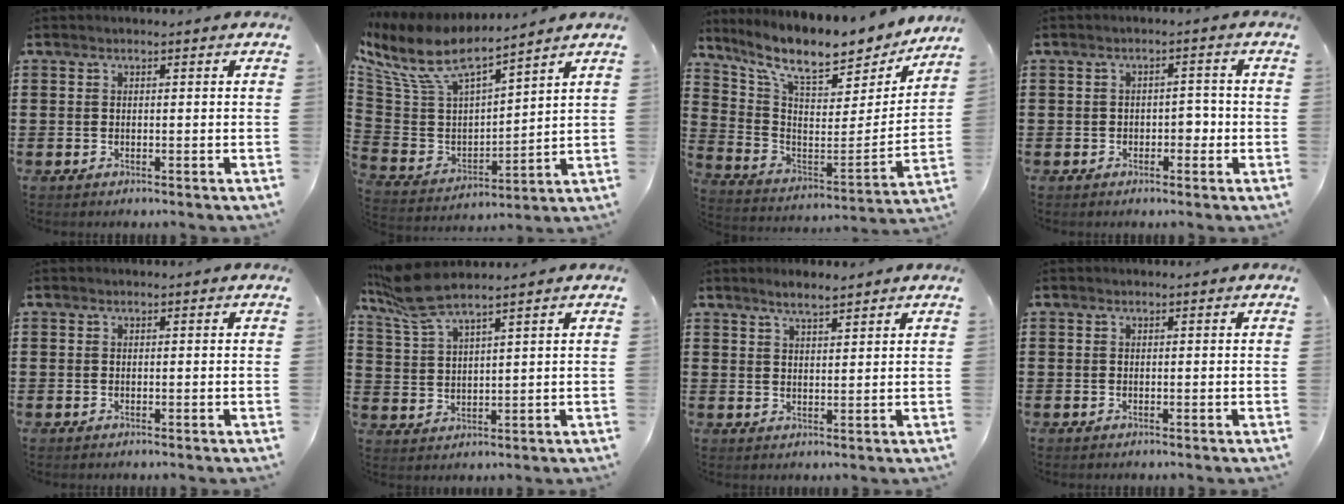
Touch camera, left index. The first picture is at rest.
{"total": 10.0, "force": [7.4, 3.1, 5.9], "torque": [-0.149, -0.044, 0.130]}
{"total": 10.9, "force": [9.1, 2.2, 5.6], "torque": [-0.131, -0.069, 0.153]}
{"total": 2.4, "force": [-0.8, 1.4, 1.7], "torque": [-0.036, 0.005, -0.020]}
{"total": 0.0}
{"total": 6.6, "force": [5.4, 0.8, 3.8], "torque": [-0.098, -0.013, 0.095]}
{"total": 3.0, "force": [2.5, 0.4, 1.5], "torque": [-0.034, 0.004, 0.046]}
{"total": 0.0}